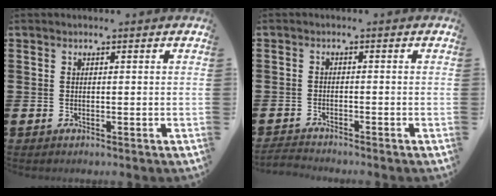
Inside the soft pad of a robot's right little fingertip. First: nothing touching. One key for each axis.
{"total": 1.5, "fx": -1.4, "fy": -0.1, "fz": 0.3, "tx": -0.006, "ty": 0.003, "tz": -0.029}